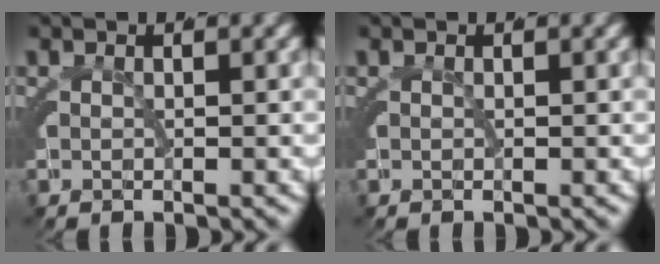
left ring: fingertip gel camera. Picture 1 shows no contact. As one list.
[{"total": 0.0}]